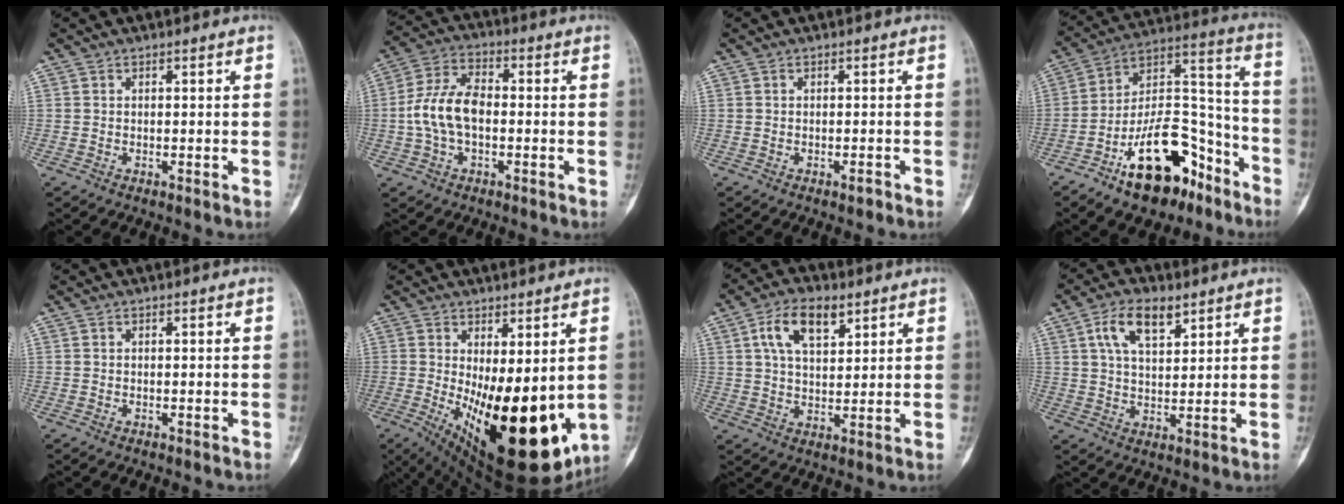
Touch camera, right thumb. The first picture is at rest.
{"total": 10.1, "force": [-1.0, 5.8, 8.1], "torque": [-0.163, 0.030, -0.026]}
{"total": 0.9, "force": [-0.6, 0.3, 0.5], "torque": [-0.007, 0.002, -0.011]}
{"total": 20.8, "force": [-12.1, 10.5, 13.3], "torque": [-0.178, 0.111, -0.195]}
{"total": 0.0}
{"total": 21.8, "force": [-2.4, 9.0, 19.8], "torque": [-0.262, -0.040, -0.001]}
{"total": 9.4, "force": [4.4, 4.9, 6.7], "torque": [-0.106, -0.011, 0.078]}
{"total": 8.6, "force": [4.4, 4.2, 6.0], "torque": [-0.095, -0.014, 0.080]}